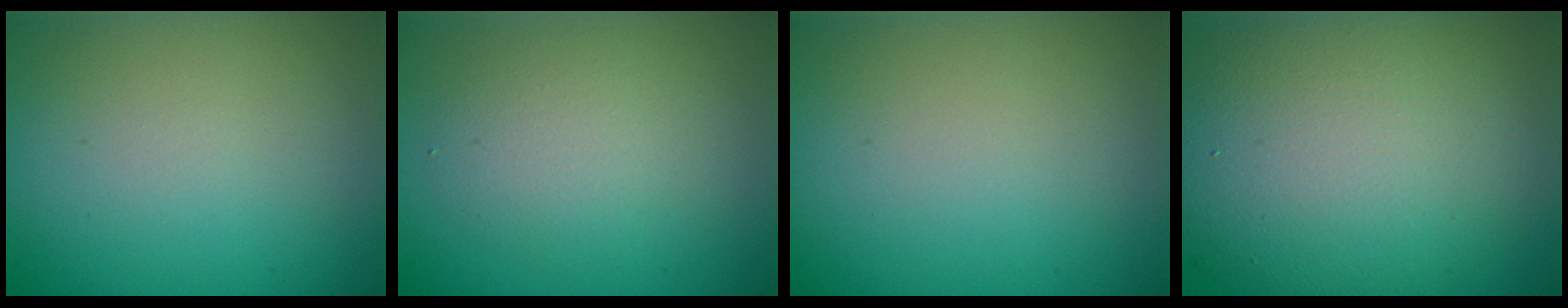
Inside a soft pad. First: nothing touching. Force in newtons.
{"total": 2.5, "press": 2.5, "slide": 0.1}
{"total": 0.0}
{"total": 10.7, "press": 10.7, "slide": 0.7}